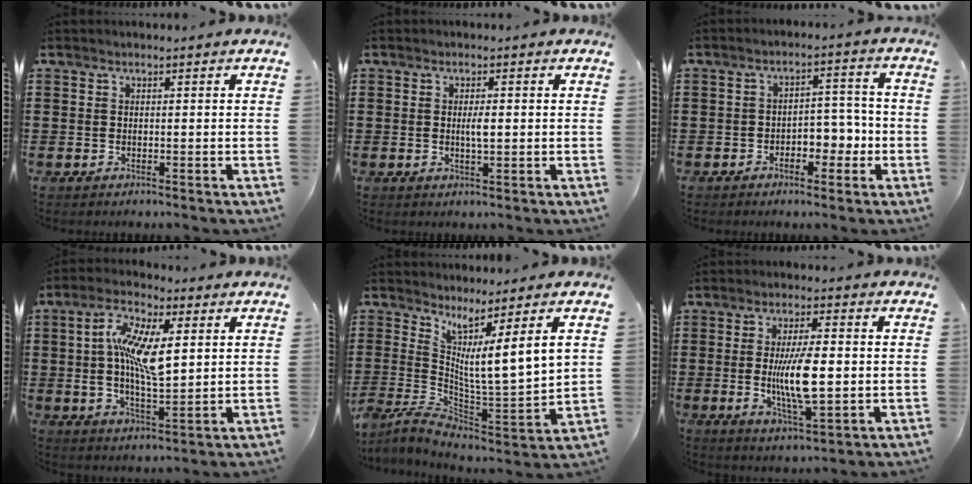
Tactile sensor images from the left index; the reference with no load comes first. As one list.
[{"total": 2.3, "force": [0.1, 0.7, 2.2], "torque": [-0.043, -0.001, 0.000]}, {"total": 4.8, "force": [-2.4, 3.0, 2.8], "torque": [-0.036, 0.006, -0.053]}, {"total": 10.8, "force": [2.5, 3.9, 9.7], "torque": [-0.186, 0.007, 0.041]}, {"total": 7.9, "force": [3.6, -0.1, 7.0], "torque": [-0.129, -0.040, 0.055]}, {"total": 9.3, "force": [-0.3, 3.1, 8.8], "torque": [-0.161, -0.009, -0.011]}]